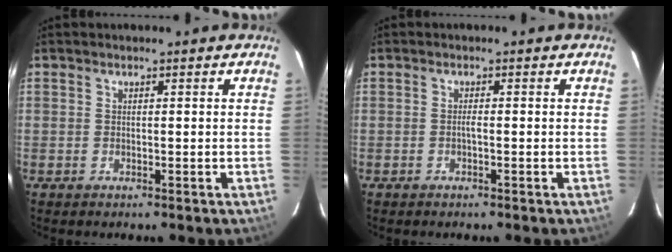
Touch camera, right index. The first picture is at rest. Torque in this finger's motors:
{"motor_torque": [0.32, 0.01, 0.16, 0.03]}